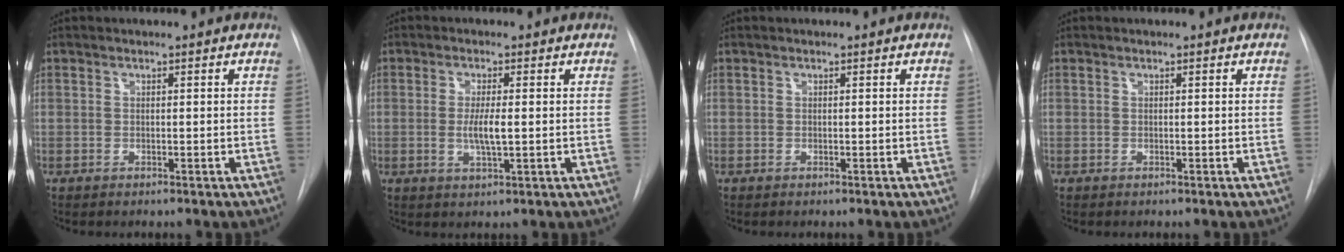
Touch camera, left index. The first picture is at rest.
{"total": 3.7, "force": [-0.2, 0.6, 3.7], "torque": [-0.072, -0.005, -0.002]}
{"total": 0.0}
{"total": 0.0}